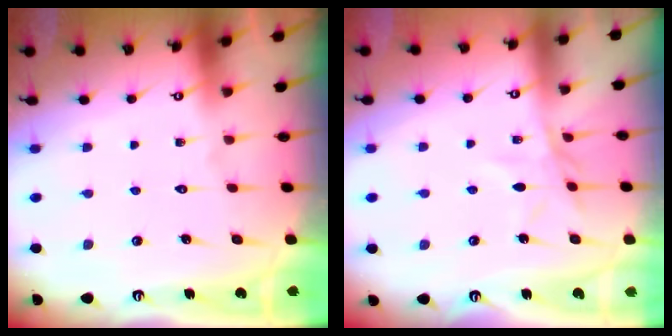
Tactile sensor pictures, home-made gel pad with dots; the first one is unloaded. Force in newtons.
{"total": 7.3, "press": 7.3, "slide": 0.6}